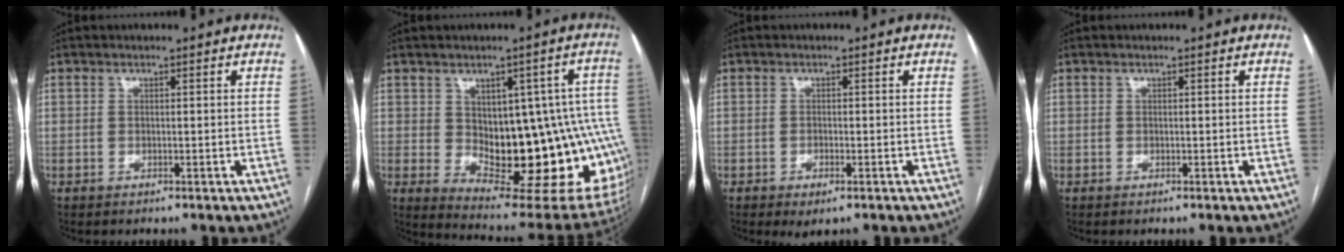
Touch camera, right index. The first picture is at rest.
{"total": 21.1, "force": [-1.2, 8.4, 19.3], "torque": [-0.175, 0.013, 0.013]}
{"total": 2.4, "force": [-1.3, 0.8, 1.8], "torque": [-0.030, -0.003, -0.015]}
{"total": 0.0}